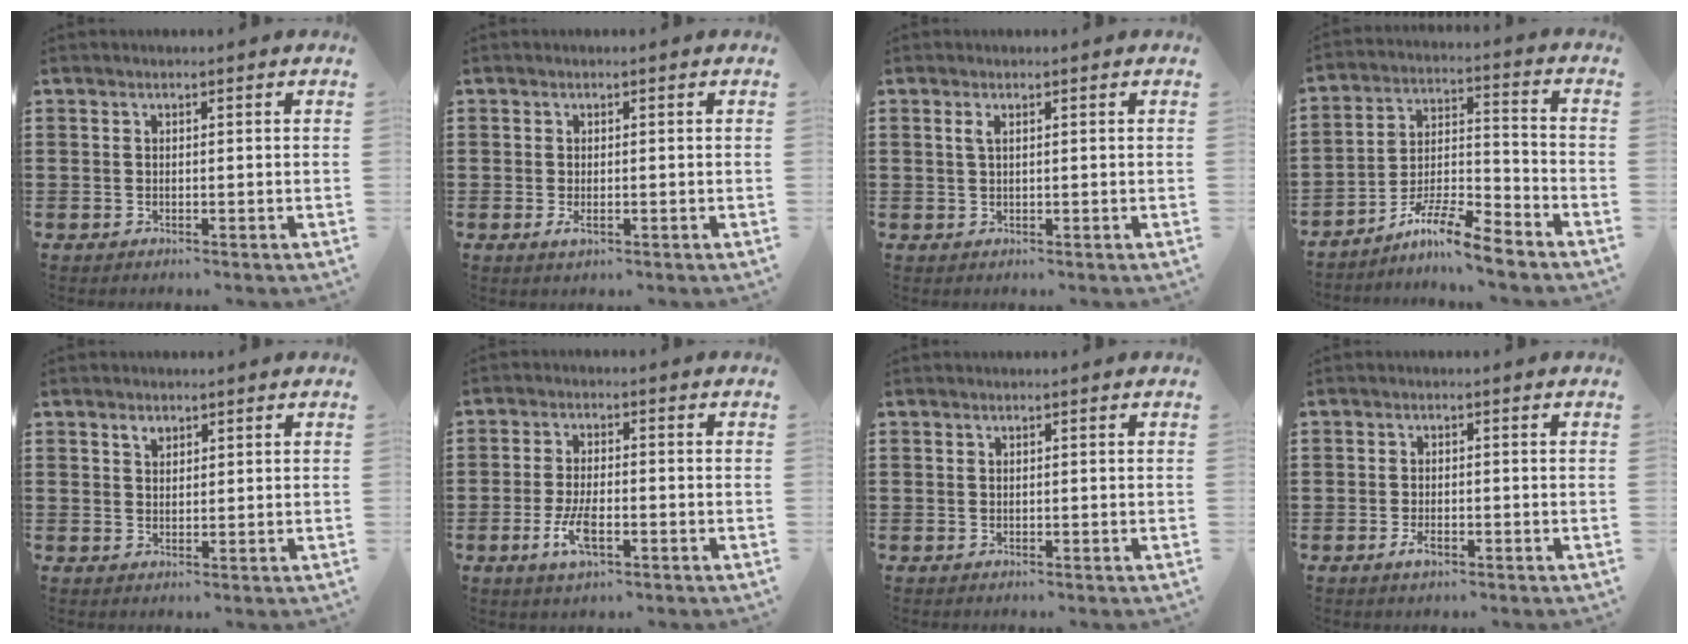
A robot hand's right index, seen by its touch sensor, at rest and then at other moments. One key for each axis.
{"total": 1.4, "fx": -0.3, "fy": 0.5, "fz": 1.2, "tx": -0.030, "ty": -0.005, "tz": -0.007}
{"total": 1.2, "fx": 0.4, "fy": 0.3, "fz": 1.1, "tx": -0.022, "ty": 0.003, "tz": 0.005}
{"total": 9.0, "fx": -7.7, "fy": 0.9, "fz": 4.5, "tx": -0.085, "ty": 0.014, "tz": -0.149}
{"total": 1.6, "fx": 1.1, "fy": 1.0, "fz": 0.6, "tx": -0.015, "ty": 0.002, "tz": 0.021}
{"total": 5.4, "fx": -2.1, "fy": 2.1, "fz": 4.6, "tx": -0.101, "ty": -0.003, "tz": -0.043}
{"total": 0.0}
{"total": 2.1, "fx": -1.0, "fy": 0.8, "fz": 1.6, "tx": -0.037, "ty": -0.003, "tz": -0.021}